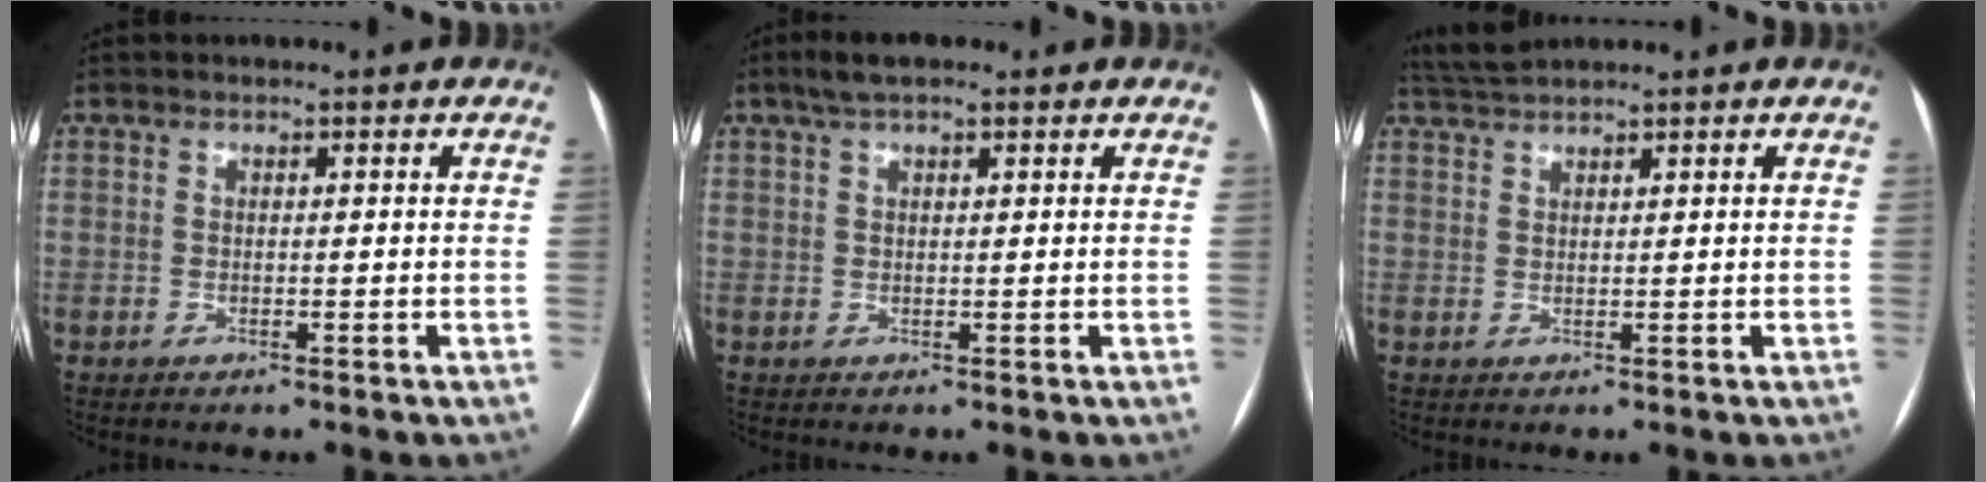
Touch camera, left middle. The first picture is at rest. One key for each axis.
{"total": 4.5, "fx": 3.0, "fy": 1.3, "fz": 3.0, "tx": -0.060, "ty": 0.026, "tz": 0.051}
{"total": 2.8, "fx": 2.7, "fy": -0.5, "fz": 0.4, "tx": -0.017, "ty": 0.014, "tz": 0.061}